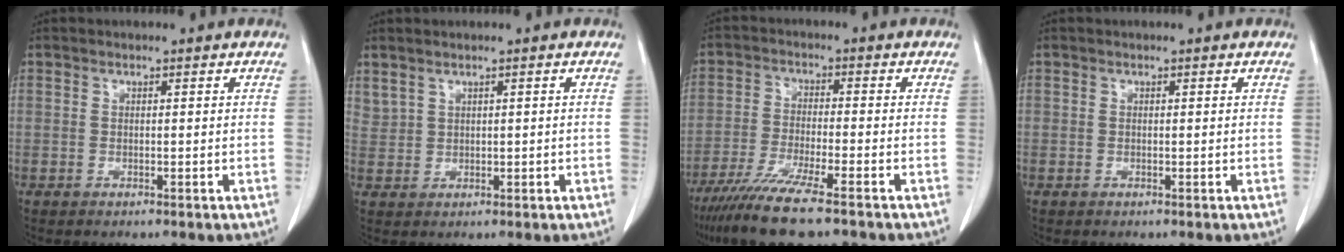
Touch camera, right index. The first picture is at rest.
{"total": 1.9, "force": [1.3, 1.1, 0.6], "torque": [-0.016, 0.010, 0.038]}
{"total": 10.9, "force": [-8.1, 0.2, 7.2], "torque": [-0.127, -0.031, -0.139]}
{"total": 0.0}